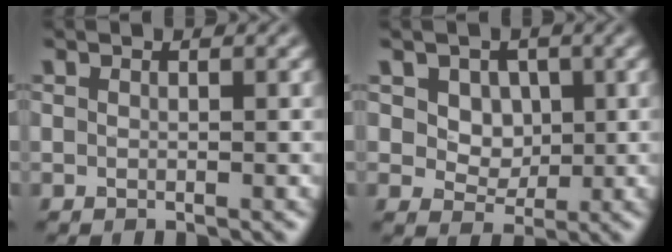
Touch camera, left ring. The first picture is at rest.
{"total": 4.8, "force": [1.8, 3.7, 2.4], "torque": [-0.061, -0.004, 0.036]}